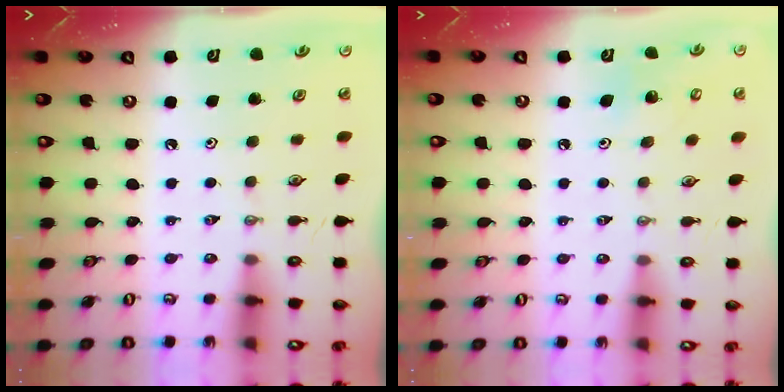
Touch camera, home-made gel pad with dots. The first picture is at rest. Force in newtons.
{"total": 5.5, "press": 5.4, "slide": 0.8}